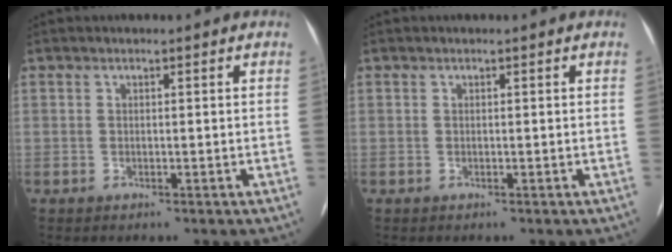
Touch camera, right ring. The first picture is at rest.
{"total": 0.0}